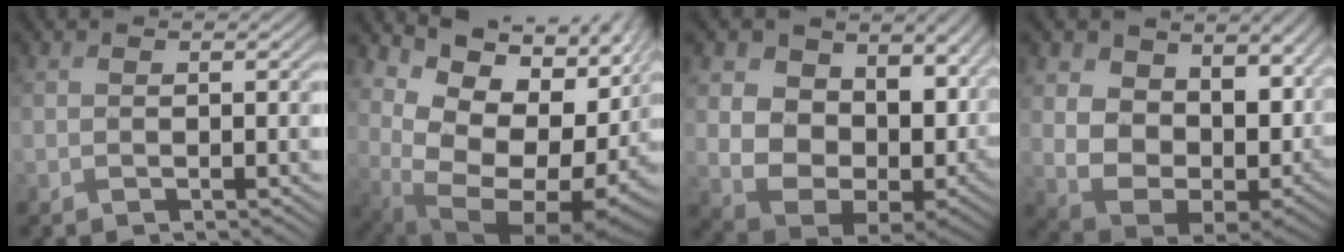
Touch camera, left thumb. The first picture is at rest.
{"total": 16.6, "force": [0.4, 10.6, 12.8], "torque": [-0.217, -0.038, 0.065]}
{"total": 15.4, "force": [2.3, 10.5, 11.1], "torque": [-0.214, -0.029, 0.066]}
{"total": 14.5, "force": [3.2, 9.2, 10.8], "torque": [-0.228, -0.019, 0.067]}